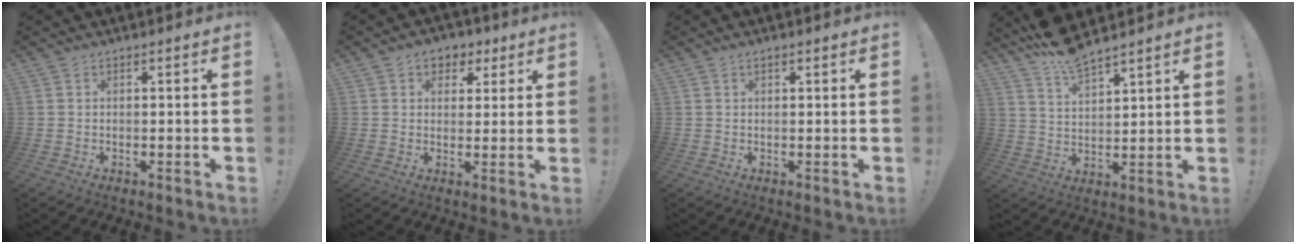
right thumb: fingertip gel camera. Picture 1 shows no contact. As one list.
[{"total": 5.7, "force": [2.1, 4.8, 2.1], "torque": [-0.022, -0.002, 0.039]}, {"total": 0.8, "force": [0.5, 0.4, 0.5], "torque": [-0.010, 0.000, 0.010]}, {"total": 8.6, "force": [7.6, 1.7, 3.7], "torque": [-0.069, -0.047, 0.137]}]